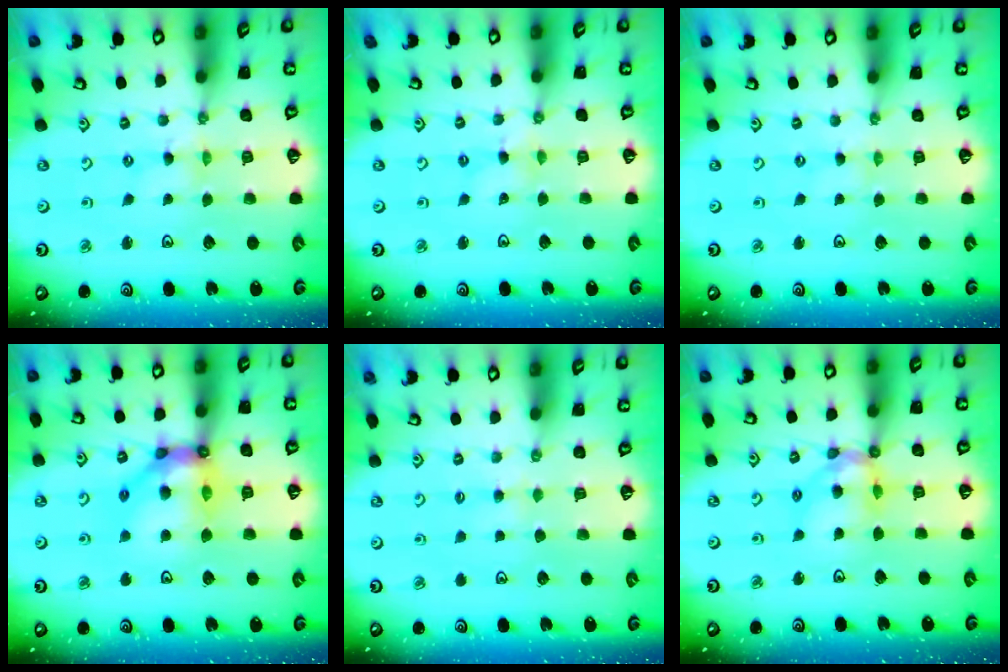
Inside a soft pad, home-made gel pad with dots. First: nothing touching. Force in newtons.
{"total": 2.2, "press": 2.2, "slide": 0.1}
{"total": 0.0}
{"total": 15.3, "press": 15.2, "slide": 1.8}
{"total": 3.6, "press": 3.6, "slide": 0.6}
{"total": 12.1, "press": 12.0, "slide": 1.3}